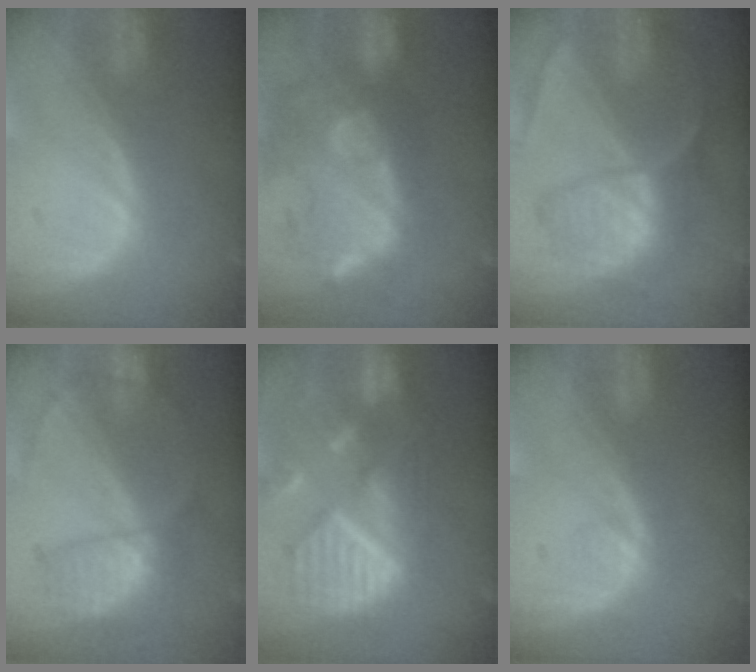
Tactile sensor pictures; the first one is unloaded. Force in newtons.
{"total": 12.9, "press": 11.3, "slide": 6.2}
{"total": 8.0, "press": 7.4, "slide": 2.9}
{"total": 7.2, "press": 6.1, "slide": 3.9}
{"total": 11.9, "press": 10.4, "slide": 5.7}
{"total": 0.8, "press": 0.8, "slide": 0.1}